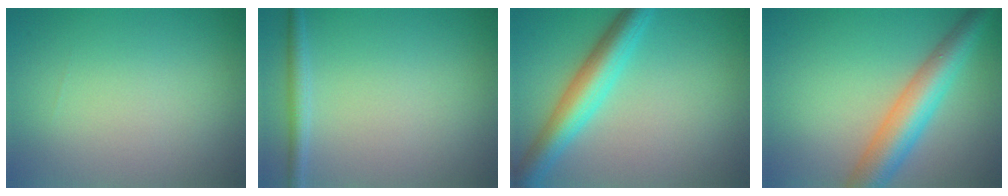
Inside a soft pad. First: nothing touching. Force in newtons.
{"total": 1.8, "press": 1.8, "slide": 0.1}
{"total": 5.8, "press": 5.8, "slide": 0.1}
{"total": 6.2, "press": 6.2, "slide": 0.1}